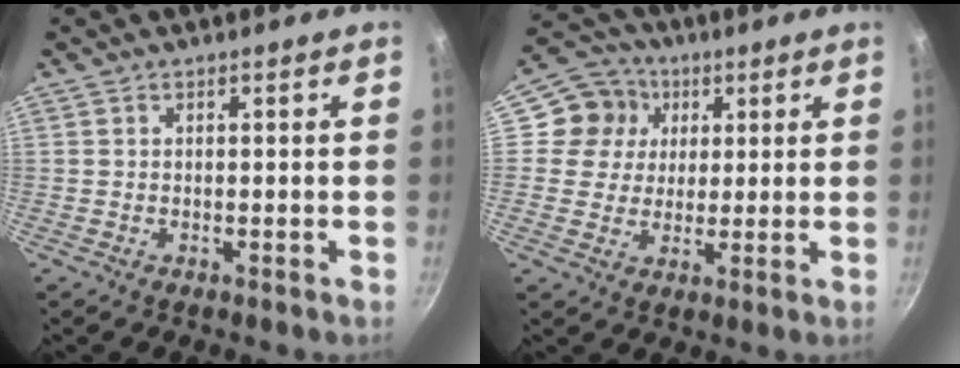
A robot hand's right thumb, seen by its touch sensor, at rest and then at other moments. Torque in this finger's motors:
{"motor_torque": [-0.30, 0.22, -0.15, -0.13, 0.01]}